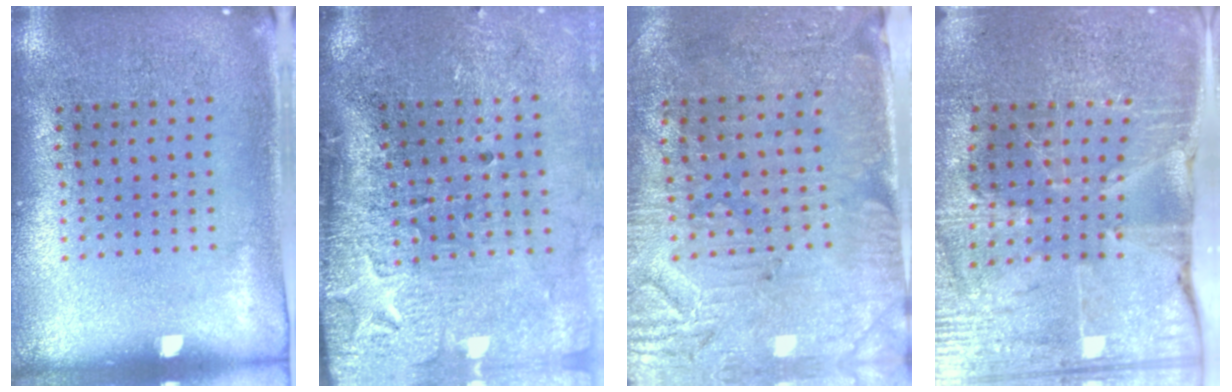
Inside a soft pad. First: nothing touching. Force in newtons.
{"total": 4.5, "press": 3.5, "slide": 2.8}
{"total": 3.1, "press": 2.7, "slide": 1.4}
{"total": 3.4, "press": 3.3, "slide": 0.4}